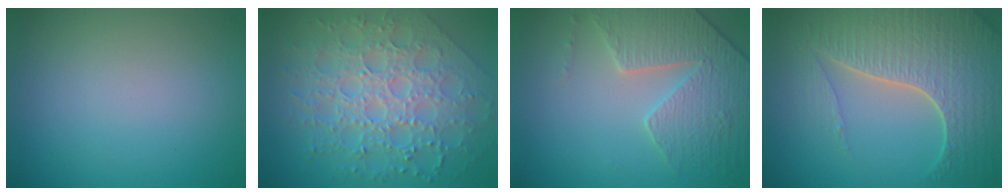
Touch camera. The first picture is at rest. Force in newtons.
{"total": 8.9, "press": 6.4, "slide": 6.2}
{"total": 4.3, "press": 4.2, "slide": 0.9}
{"total": 7.4, "press": 5.5, "slide": 5.0}